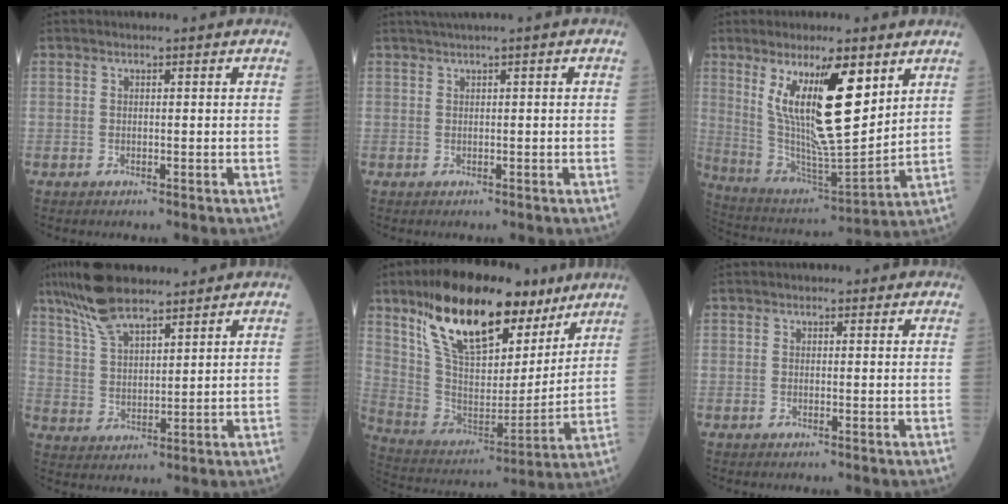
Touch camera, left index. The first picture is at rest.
{"total": 1.7, "force": [1.0, -0.4, 1.3], "torque": [-0.028, 0.009, 0.023]}
{"total": 16.1, "force": [7.0, 3.2, 14.1], "torque": [-0.260, -0.006, 0.134]}
{"total": 9.6, "force": [7.7, 2.4, 5.2], "torque": [-0.109, 0.019, 0.151]}
{"total": 21.9, "force": [14.4, 9.0, 13.9], "torque": [-0.251, 0.014, 0.254]}
{"total": 0.8, "force": [0.4, 0.7, 0.1], "torque": [0.002, 0.000, 0.001]}